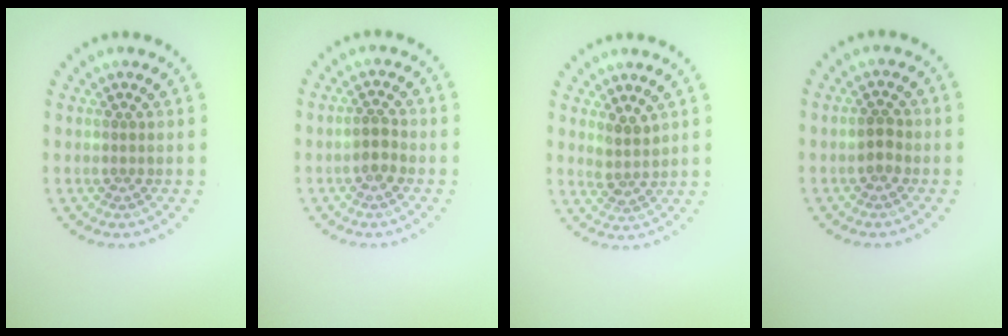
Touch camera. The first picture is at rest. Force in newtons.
{"total": 1.4, "press": 1.2, "slide": 0.6}
{"total": 2.0, "press": 1.6, "slide": 1.2}
{"total": 1.5, "press": 1.4, "slide": 0.2}